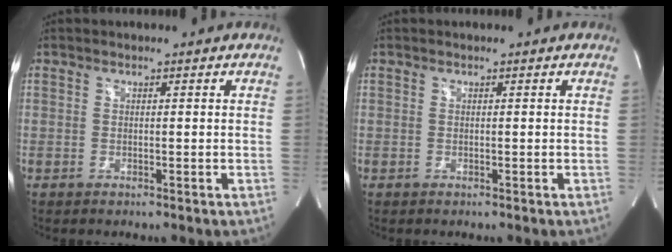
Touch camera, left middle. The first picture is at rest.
{"total": 0.0}